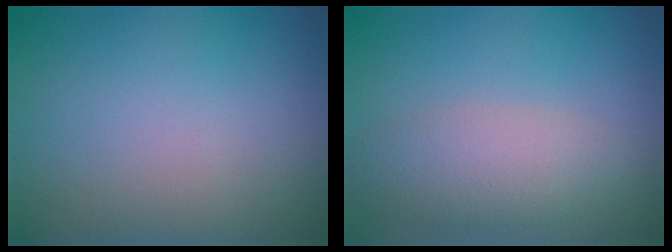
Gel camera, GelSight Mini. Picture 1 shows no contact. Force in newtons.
{"total": 4.0, "press": 4.0, "slide": 0.3}